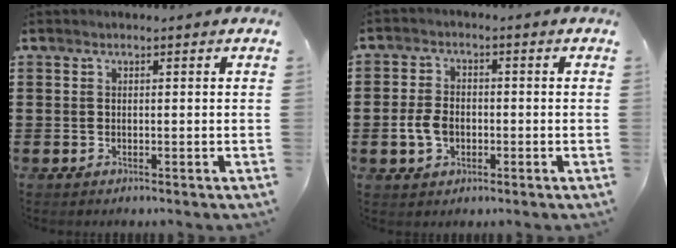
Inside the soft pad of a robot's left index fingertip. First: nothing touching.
{"total": 4.6, "force": [-1.1, 3.1, 3.2], "torque": [-0.083, -0.001, -0.026]}